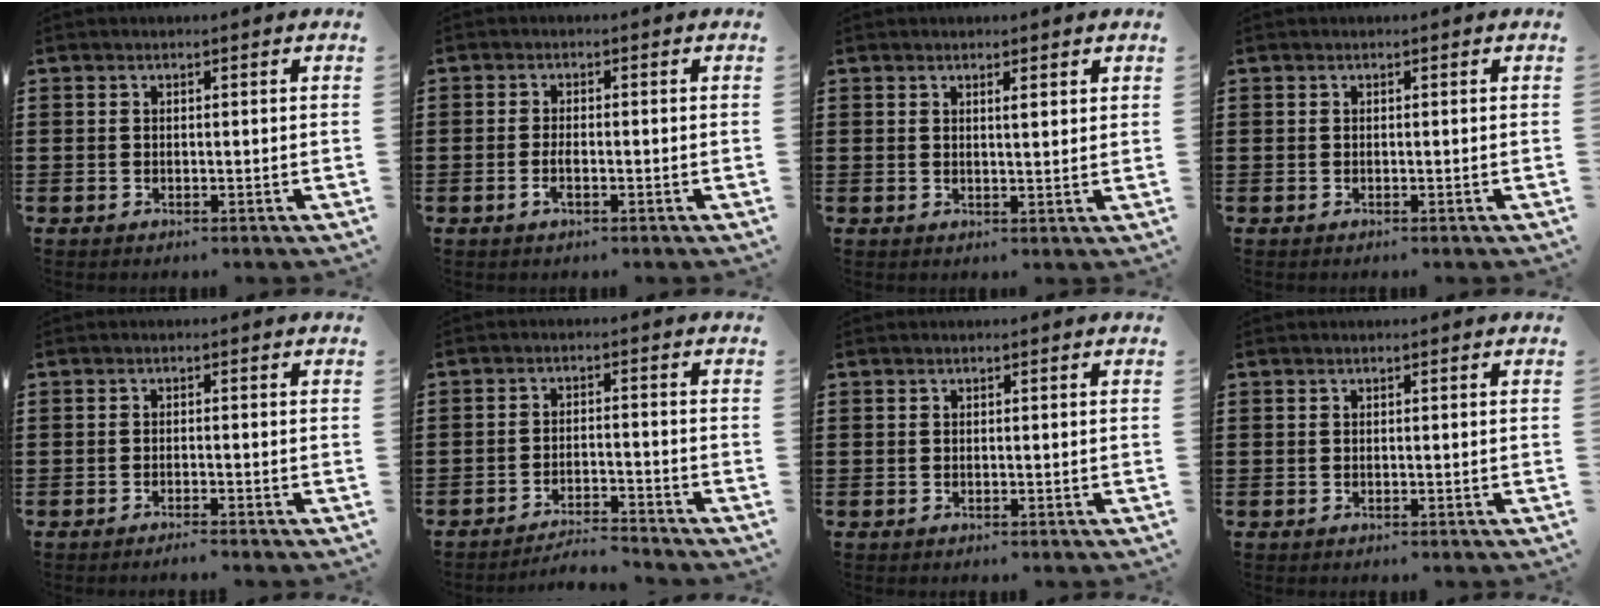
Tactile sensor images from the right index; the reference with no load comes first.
{"total": 1.8, "force": [-0.7, 0.3, 1.6], "torque": [-0.030, -0.004, -0.011]}
{"total": 1.6, "force": [0.9, 0.1, 1.3], "torque": [-0.028, -0.001, 0.016]}
{"total": 0.0}
{"total": 1.1, "force": [-1.0, -0.1, 0.4], "torque": [-0.007, 0.000, -0.019]}
{"total": 3.5, "force": [-3.5, 0.1, 0.6], "torque": [-0.016, 0.003, -0.074]}
{"total": 0.0}
{"total": 0.0}